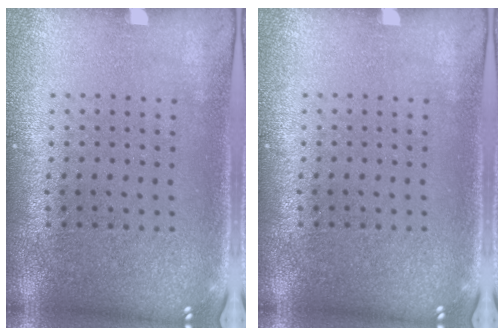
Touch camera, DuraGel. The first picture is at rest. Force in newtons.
{"total": 0.0}